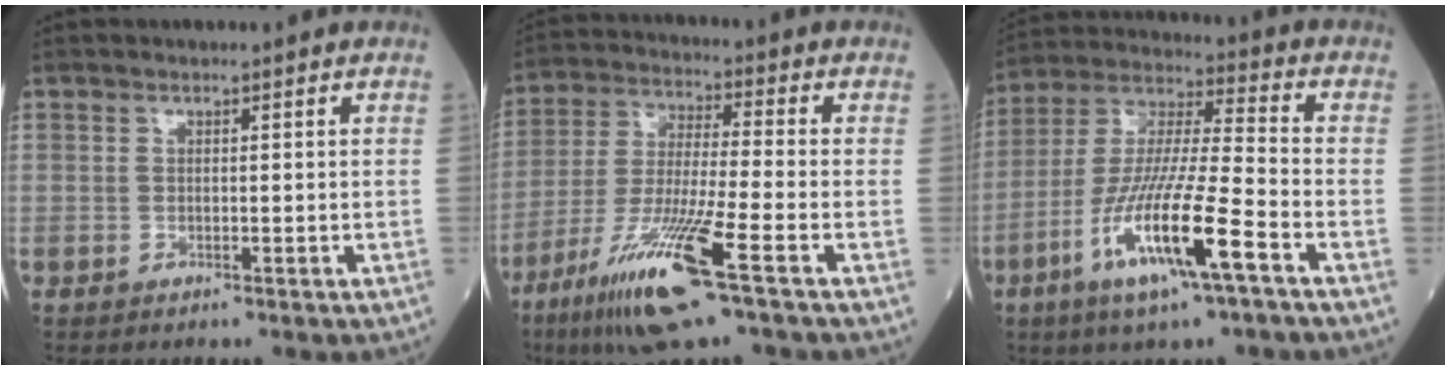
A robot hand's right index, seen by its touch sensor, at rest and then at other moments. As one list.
[{"total": 14.6, "force": [-7.7, 0.1, 12.4], "torque": [-0.251, -0.034, -0.145]}, {"total": 16.0, "force": [-7.2, 0.8, 14.3], "torque": [-0.286, -0.020, -0.135]}]